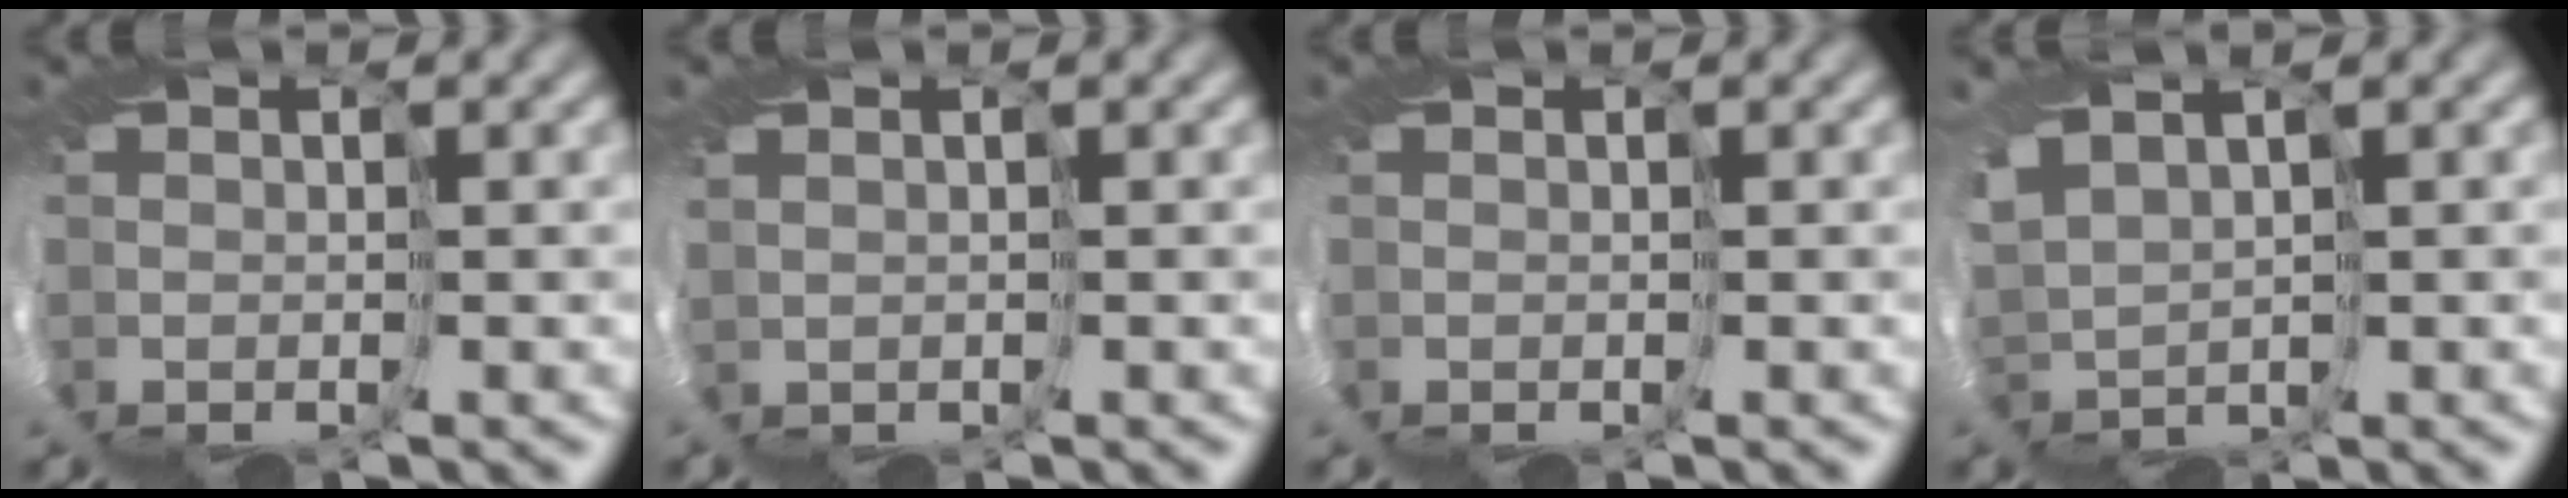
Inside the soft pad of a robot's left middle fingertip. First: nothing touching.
{"total": 2.6, "force": [1.3, -1.5, -1.7], "torque": [0.034, -0.005, 0.025]}
{"total": 0.0}
{"total": 4.6, "force": [4.4, -0.6, -1.2], "torque": [-0.006, 0.013, 0.083]}